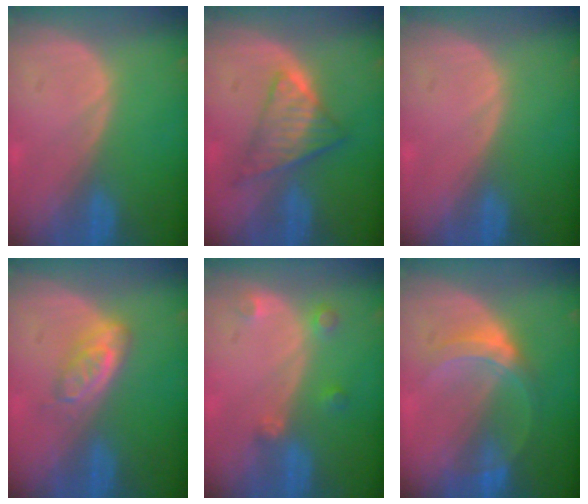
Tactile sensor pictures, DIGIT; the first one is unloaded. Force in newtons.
{"total": 6.9, "press": 6.1, "slide": 3.2}
{"total": 0.0}
{"total": 4.7, "press": 4.3, "slide": 1.9}
{"total": 2.6, "press": 2.5, "slide": 0.5}
{"total": 5.4, "press": 5.0, "slide": 2.0}